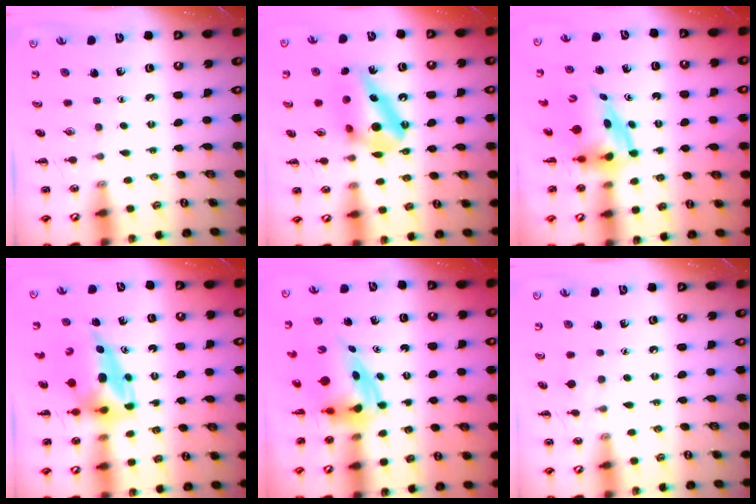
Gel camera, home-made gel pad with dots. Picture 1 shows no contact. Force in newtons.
{"total": 13.1, "press": 13.1, "slide": 0.2}
{"total": 3.7, "press": 3.7, "slide": 0.6}
{"total": 6.5, "press": 6.2, "slide": 2.0}
{"total": 3.8, "press": 3.7, "slide": 1.0}
{"total": 4.1, "press": 3.8, "slide": 1.5}